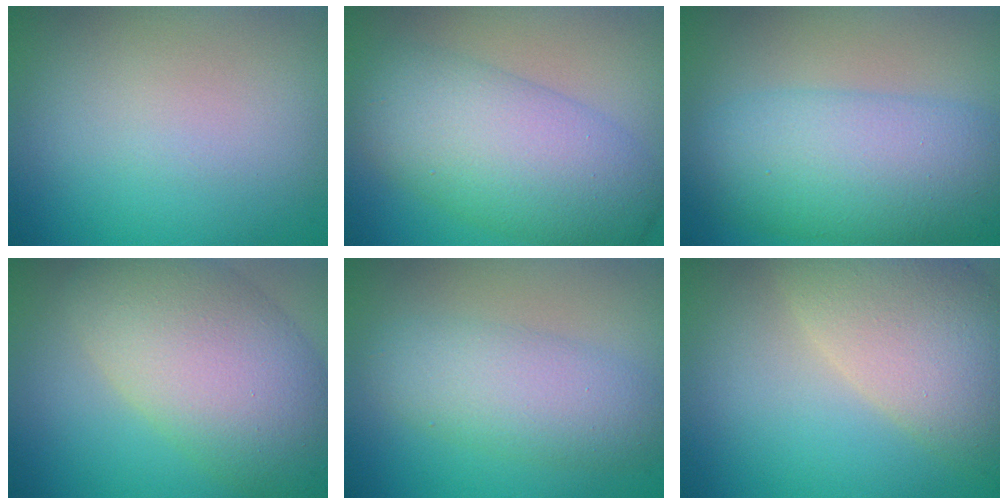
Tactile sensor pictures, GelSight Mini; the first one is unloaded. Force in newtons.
{"total": 7.8, "press": 7.8, "slide": 0.1}
{"total": 8.0, "press": 8.0, "slide": 0.2}
{"total": 10.4, "press": 10.4, "slide": 0.6}
{"total": 4.3, "press": 4.3, "slide": 0.1}
{"total": 8.2, "press": 8.2, "slide": 0.7}